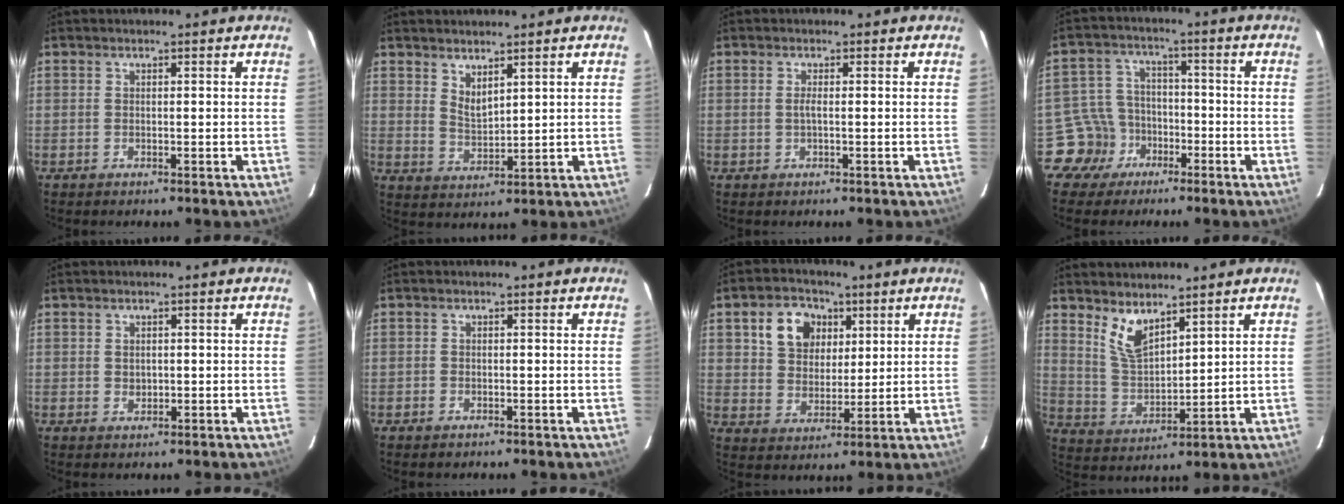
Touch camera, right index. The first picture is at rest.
{"total": 3.9, "force": [3.1, 1.3, 2.1], "torque": [-0.035, -0.007, 0.057]}
{"total": 0.9, "force": [-0.1, -0.2, 0.9], "torque": [-0.016, 0.000, -0.004]}
{"total": 7.6, "force": [-4.6, 6.1, -0.1], "torque": [-0.019, 0.027, -0.082]}
{"total": 1.3, "force": [0.1, 1.2, 0.4], "torque": [-0.002, 0.001, 0.003]}
{"total": 1.0, "force": [-0.7, 0.7, 0.3], "torque": [-0.008, -0.002, -0.013]}
{"total": 9.7, "force": [4.0, 7.4, 4.7], "torque": [-0.098, 0.026, 0.077]}
{"total": 7.1, "force": [5.1, 2.6, 4.2], "torque": [-0.079, -0.007, 0.110]}